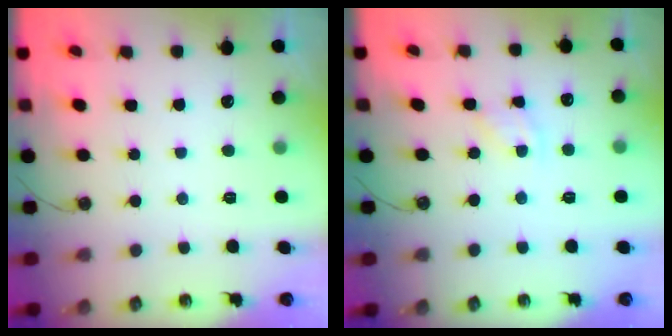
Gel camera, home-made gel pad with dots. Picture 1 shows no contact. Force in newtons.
{"total": 4.4, "press": 4.4, "slide": 0.5}